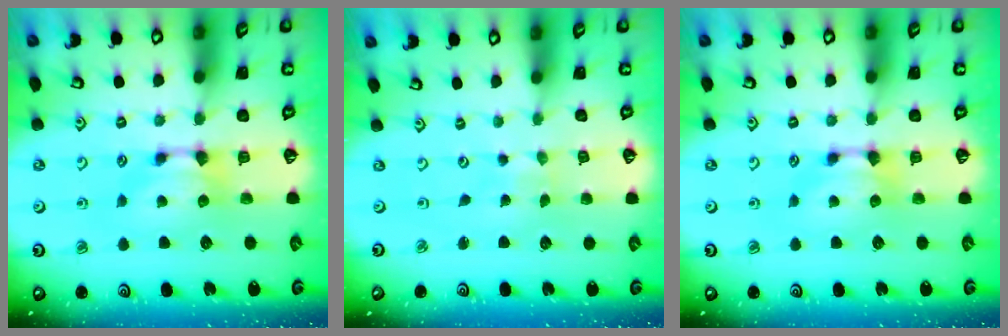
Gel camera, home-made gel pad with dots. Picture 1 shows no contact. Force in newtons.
{"total": 5.0, "press": 5.0, "slide": 0.3}
{"total": 0.0}